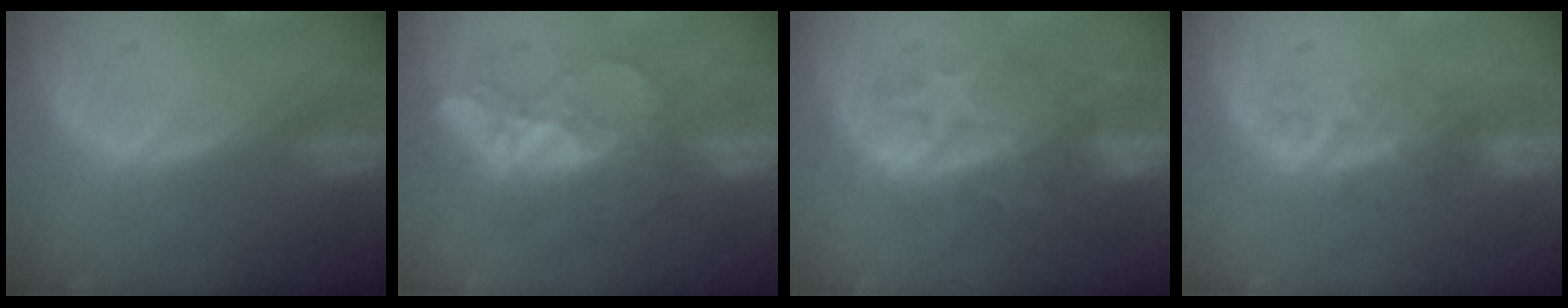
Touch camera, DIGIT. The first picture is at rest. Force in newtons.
{"total": 9.8, "press": 8.6, "slide": 4.7}
{"total": 9.9, "press": 8.6, "slide": 4.8}
{"total": 3.7, "press": 3.6, "slide": 1.2}